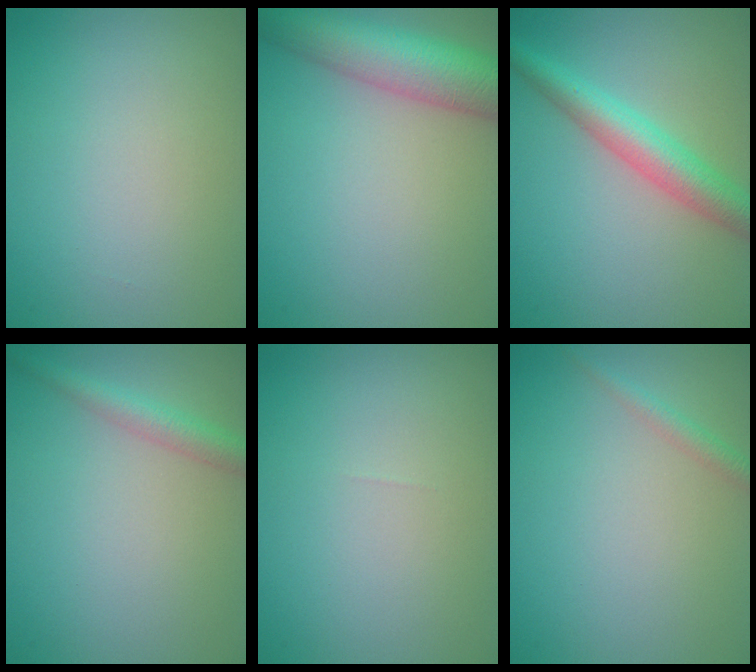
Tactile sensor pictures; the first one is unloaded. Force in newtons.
{"total": 7.7, "press": 7.7, "slide": 0.4}
{"total": 4.6, "press": 4.6, "slide": 0.1}
{"total": 2.4, "press": 2.4, "slide": 0.1}
{"total": 0.0}
{"total": 1.2, "press": 1.2, "slide": 0.1}